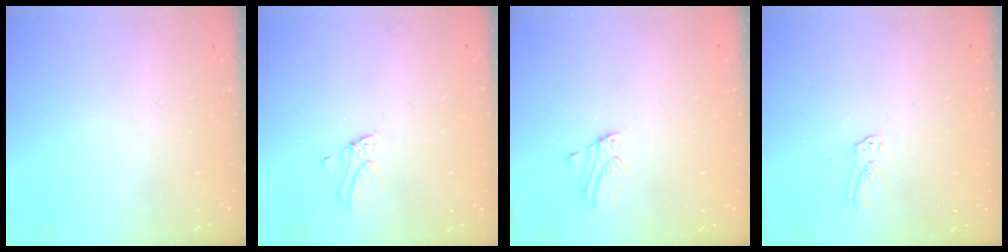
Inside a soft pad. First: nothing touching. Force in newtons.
{"total": 1.4, "press": 1.4, "slide": 0.1}
{"total": 0.0}
{"total": 6.2, "press": 6.1, "slide": 0.4}